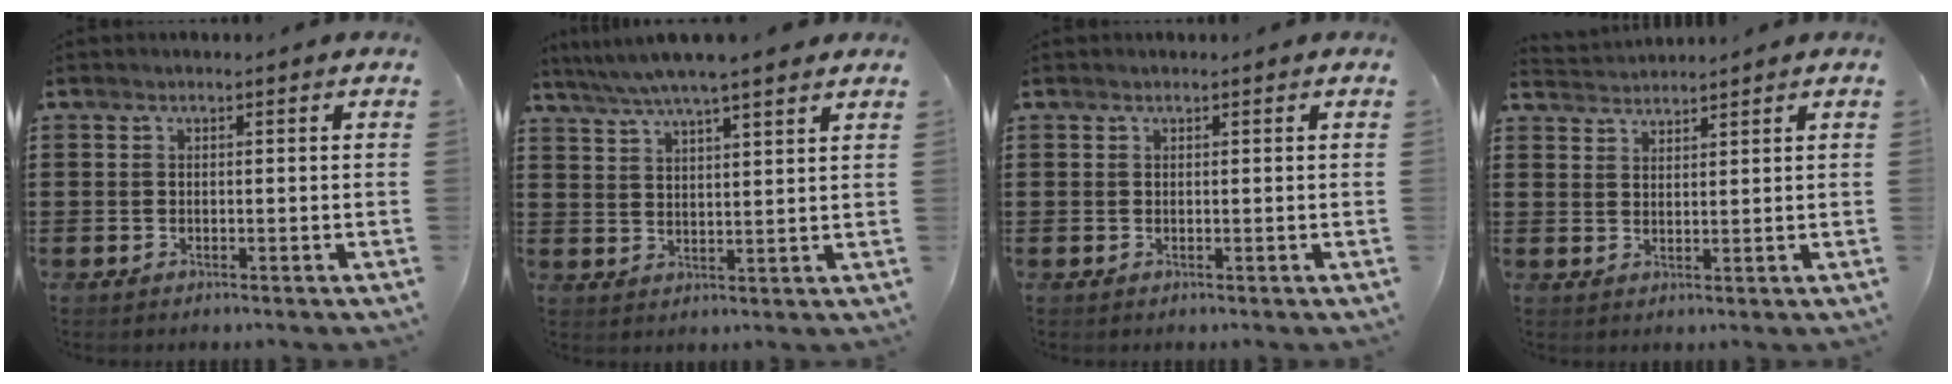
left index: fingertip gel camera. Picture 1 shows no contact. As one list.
[{"total": 5.5, "force": [4.7, 0.0, 2.8], "torque": [-0.068, -0.017, 0.082]}, {"total": 0.0}, {"total": 2.3, "force": [2.2, -0.1, -0.4], "torque": [0.001, -0.004, 0.044]}]